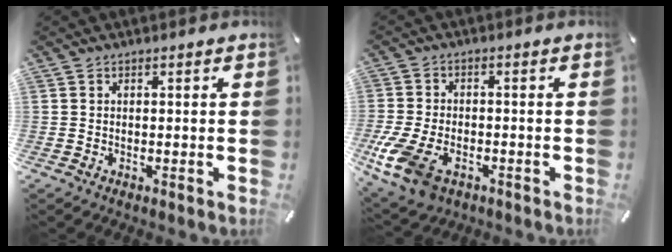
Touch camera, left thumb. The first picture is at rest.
{"total": 10.3, "force": [-4.8, 6.4, 6.5], "torque": [-0.152, 0.012, -0.087]}